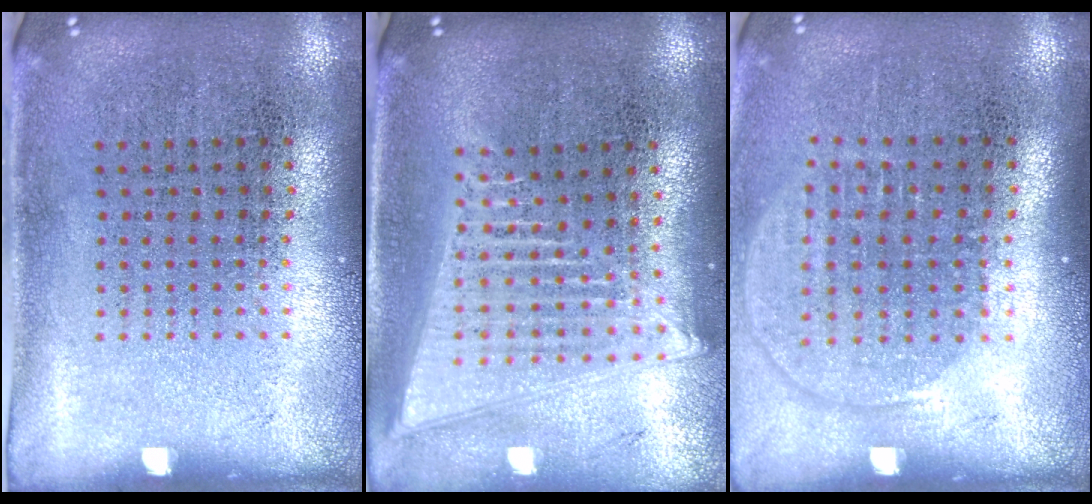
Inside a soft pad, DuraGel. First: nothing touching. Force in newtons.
{"total": 2.1, "press": 1.8, "slide": 1.1}
{"total": 1.4, "press": 1.2, "slide": 0.7}